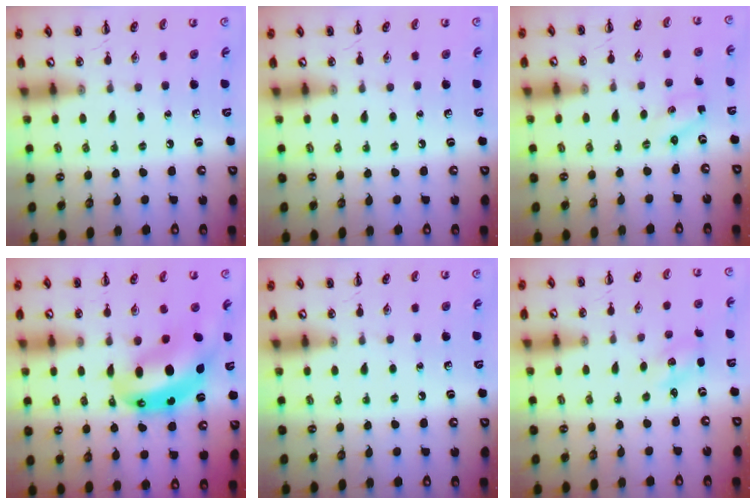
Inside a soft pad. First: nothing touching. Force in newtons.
{"total": 0.0}
{"total": 1.9, "press": 1.8, "slide": 0.6}
{"total": 10.2, "press": 9.8, "slide": 2.7}
{"total": 0.0}
{"total": 2.2, "press": 2.1, "slide": 0.6}